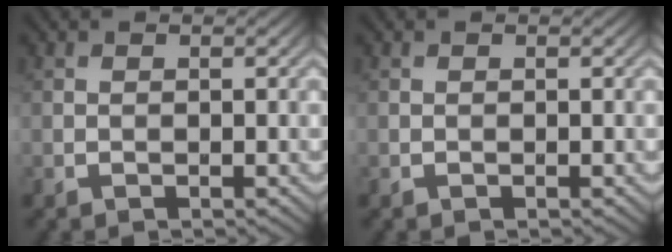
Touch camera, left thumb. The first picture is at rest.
{"total": 0.0}